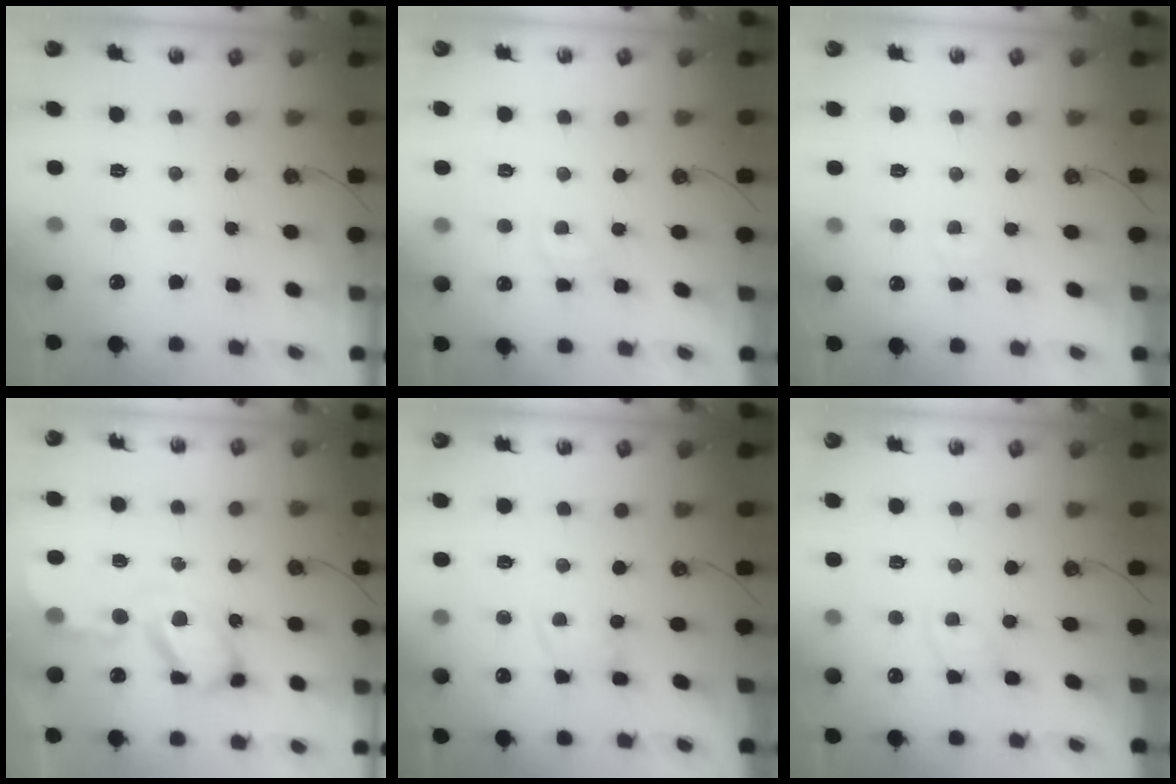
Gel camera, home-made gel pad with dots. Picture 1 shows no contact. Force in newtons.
{"total": 3.3, "press": 3.3, "slide": 0.1}
{"total": 0.9, "press": 0.9, "slide": 0.2}
{"total": 13.9, "press": 13.8, "slide": 1.3}
{"total": 1.4, "press": 1.4, "slide": 0.2}
{"total": 1.8, "press": 1.8, "slide": 0.3}